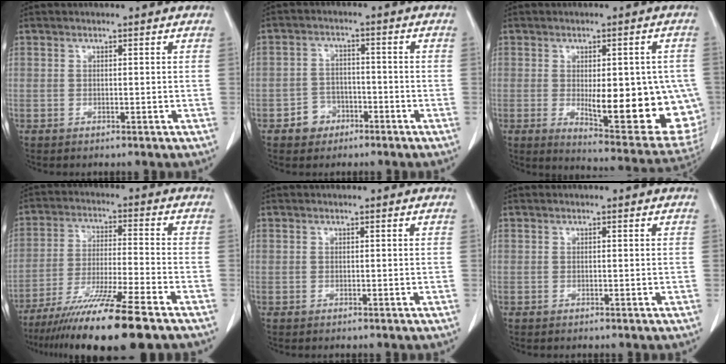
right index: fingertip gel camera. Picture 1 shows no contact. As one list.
[{"total": 4.4, "force": [-2.3, 3.6, 0.8], "torque": [-0.007, 0.013, -0.036]}, {"total": 18.8, "force": [-2.9, 6.0, 17.5], "torque": [-0.154, -0.001, -0.012]}, {"total": 14.9, "force": [-10.9, -0.8, 10.1], "torque": [-0.183, -0.048, -0.186]}, {"total": 0.0}, {"total": 0.0}]